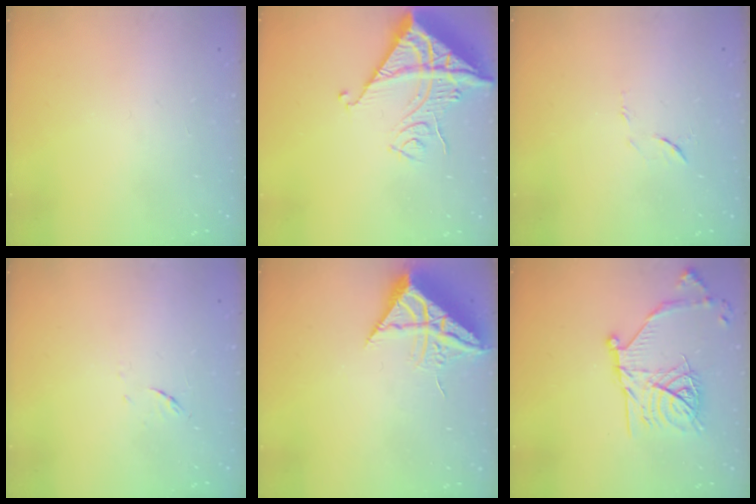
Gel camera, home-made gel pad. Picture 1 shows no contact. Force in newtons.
{"total": 17.1, "press": 17.0, "slide": 1.6}
{"total": 6.4, "press": 6.4, "slide": 0.6}
{"total": 4.8, "press": 4.7, "slide": 1.0}
{"total": 10.4, "press": 10.3, "slide": 1.1}
{"total": 19.4, "press": 19.3, "slide": 1.5}